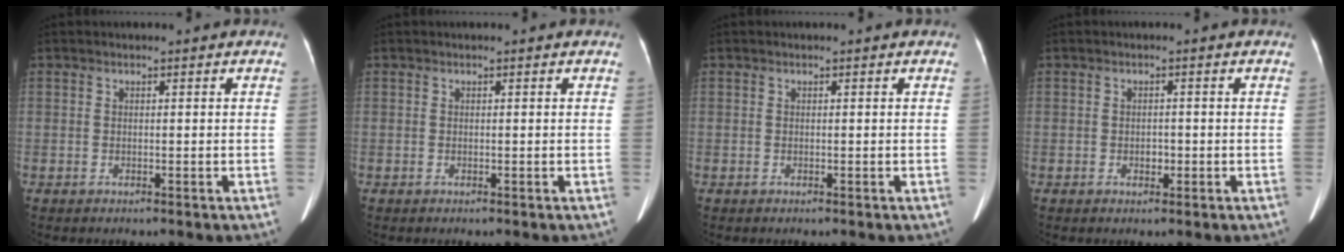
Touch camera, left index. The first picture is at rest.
{"total": 0.0}
{"total": 0.0}
{"total": 1.3, "force": [-0.5, 0.9, 0.8], "torque": [-0.013, 0.000, -0.004]}